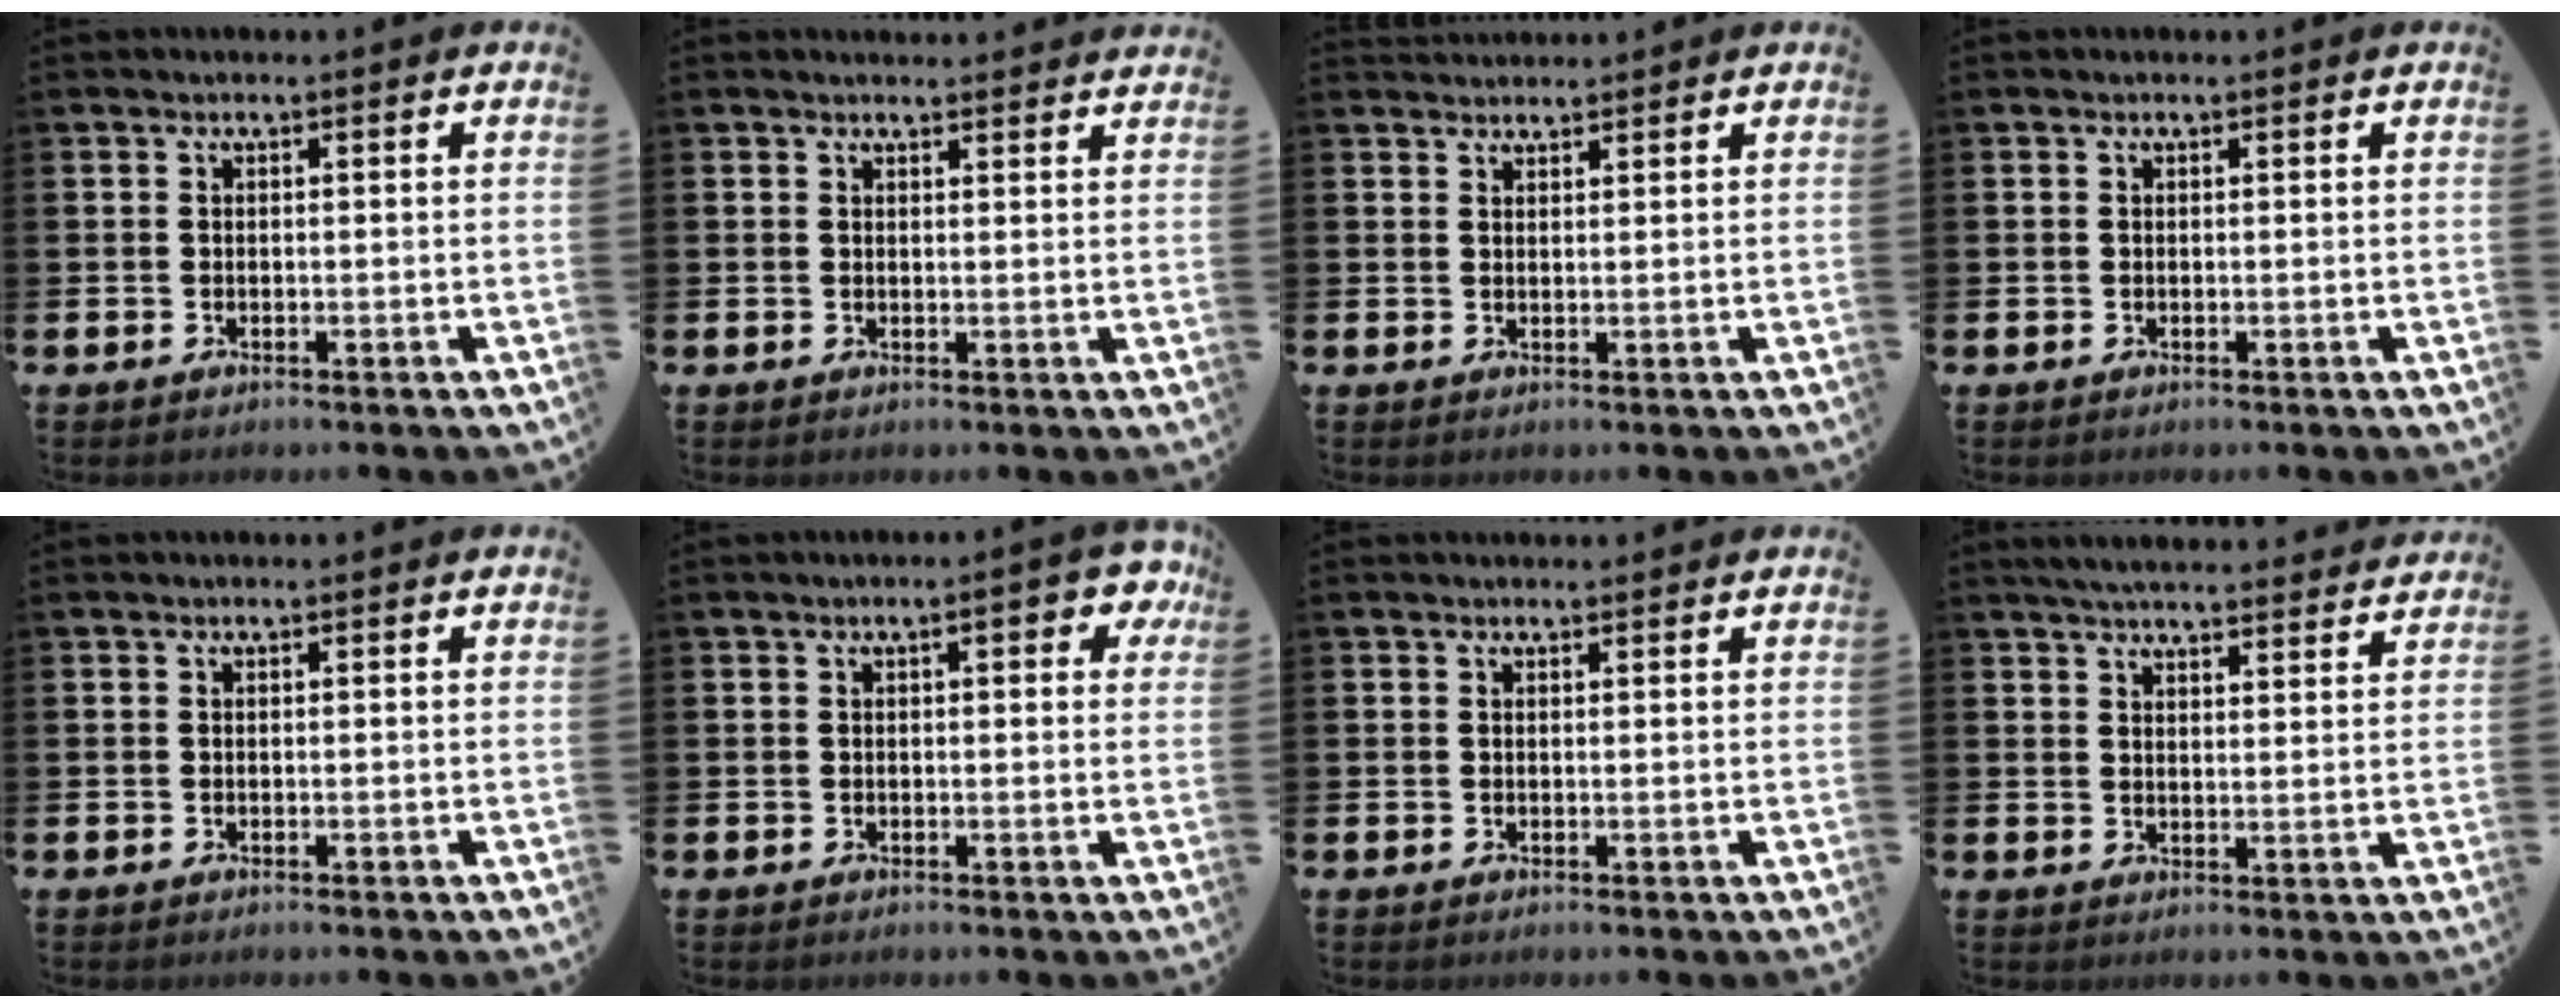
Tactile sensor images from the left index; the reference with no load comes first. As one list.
[{"total": 1.7, "force": [1.7, 0.1, 0.0], "torque": [0.008, -0.011, 0.029]}, {"total": 1.7, "force": [1.7, 0.4, -0.1], "torque": [0.007, -0.006, 0.030]}, {"total": 0.0}, {"total": 0.0}, {"total": 4.3, "force": [1.7, 1.4, 3.7], "torque": [-0.042, 0.000, 0.018]}, {"total": 0.5, "force": [0.5, 0.2, 0.2], "torque": [0.006, -0.002, 0.007]}, {"total": 4.9, "force": [4.7, 0.5, 1.0], "torque": [-0.031, -0.026, 0.085]}]